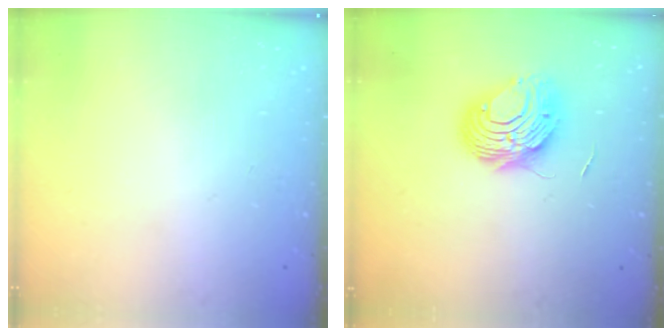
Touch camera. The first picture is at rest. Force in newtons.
{"total": 8.7, "press": 8.7, "slide": 0.8}